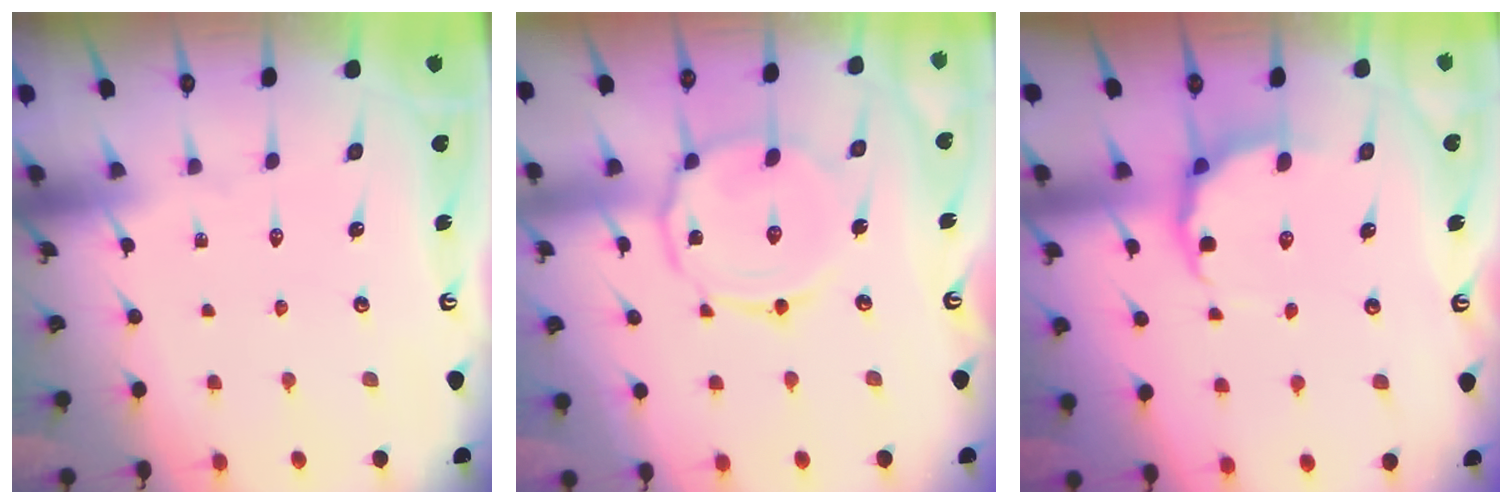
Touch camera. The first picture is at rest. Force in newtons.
{"total": 11.3, "press": 11.2, "slide": 0.9}
{"total": 6.0, "press": 5.5, "slide": 2.4}